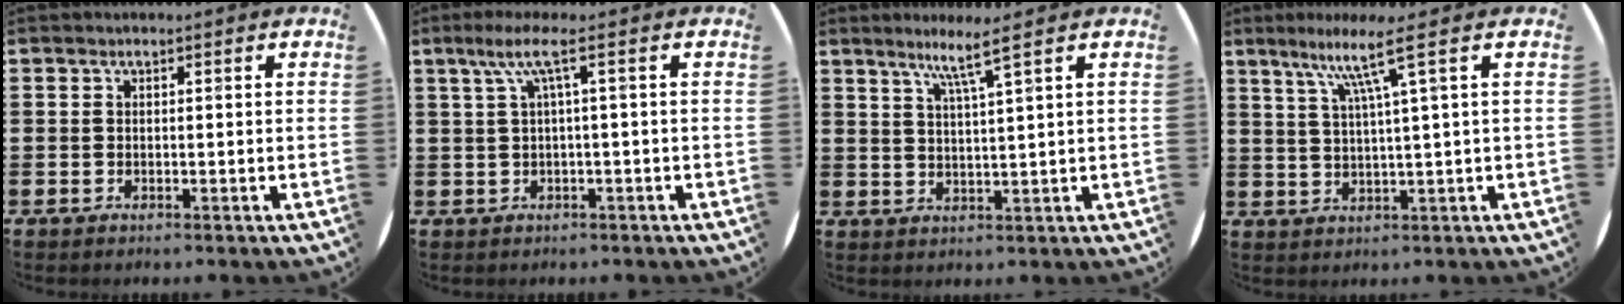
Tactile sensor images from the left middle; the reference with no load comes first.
{"total": 4.1, "force": [1.0, 0.0, 4.0], "torque": [-0.078, 0.002, 0.012]}
{"total": 4.5, "force": [3.1, -0.8, 3.1], "torque": [-0.065, -0.001, 0.051]}
{"total": 7.2, "force": [3.4, -0.3, 6.3], "torque": [-0.129, 0.006, 0.053]}